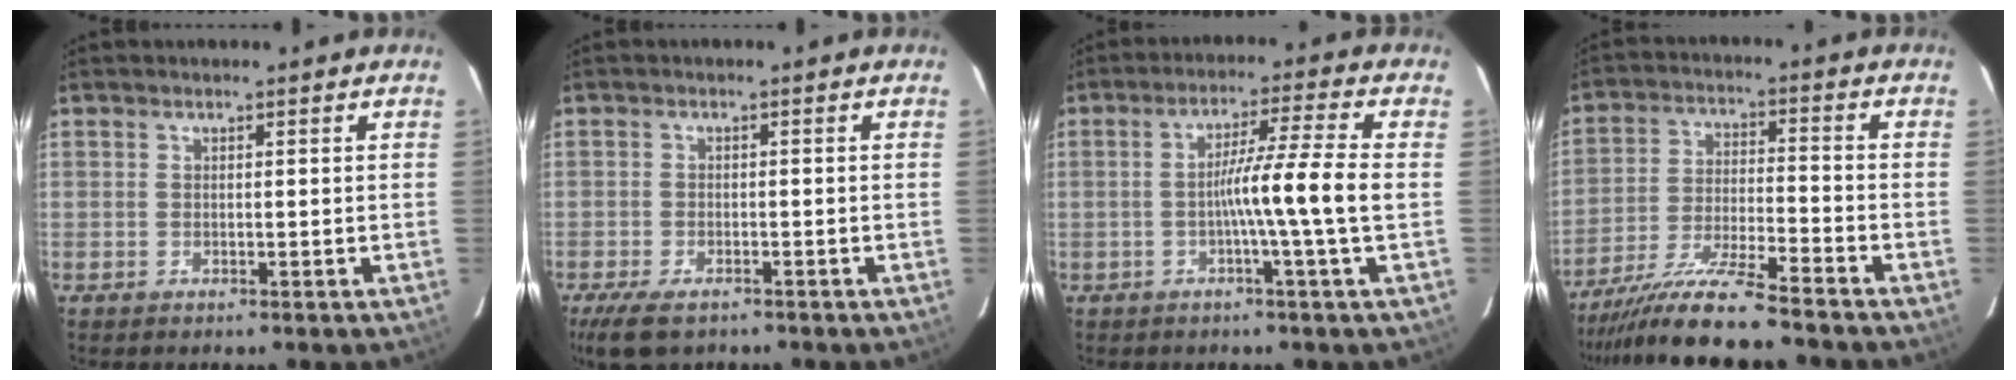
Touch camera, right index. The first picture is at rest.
{"total": 6.1, "force": [-4.4, 2.6, 3.3], "torque": [-0.063, -0.010, -0.069]}
{"total": 8.4, "force": [-1.3, -2.0, 8.1], "torque": [-0.136, 0.006, -0.023]}
{"total": 12.3, "force": [-10.6, -0.3, 6.1], "torque": [-0.108, -0.017, -0.189]}